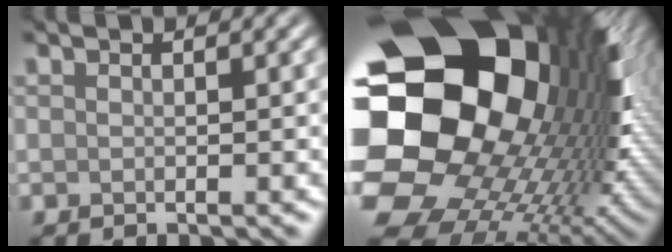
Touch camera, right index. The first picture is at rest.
{"total": 23.3, "force": [1.4, 18.5, 14.2], "torque": [-0.246, -0.027, 0.000]}